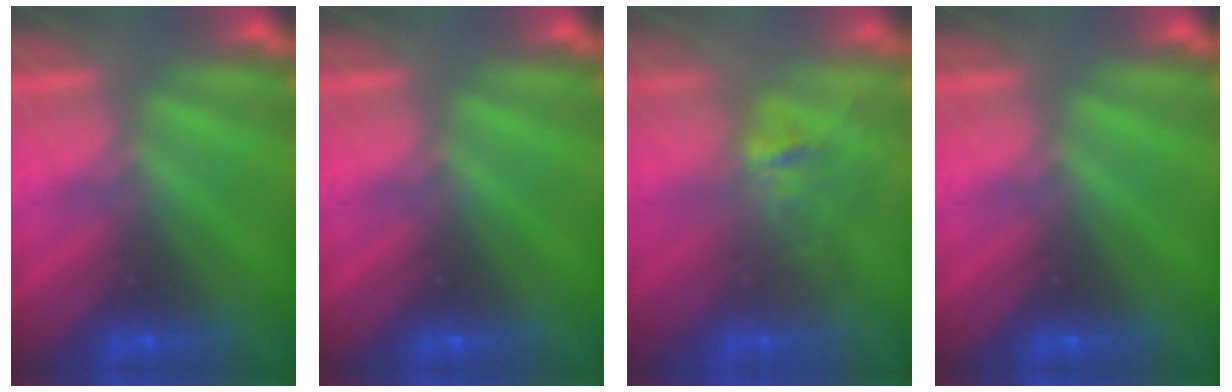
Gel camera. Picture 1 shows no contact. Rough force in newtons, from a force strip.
{"total": 0.0}
{"total": 2.7}
{"total": 0.0}